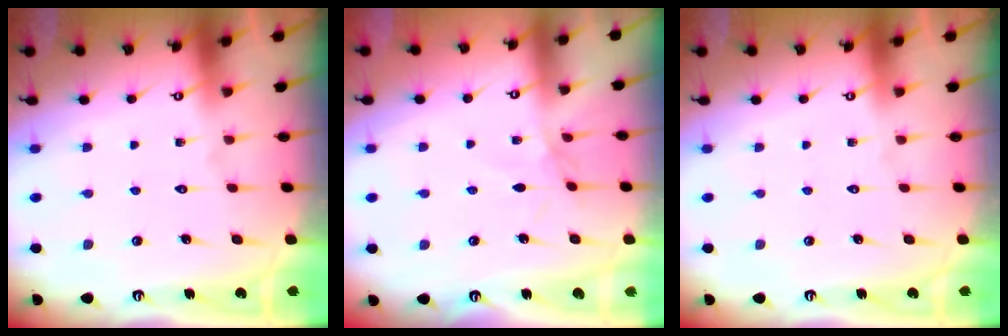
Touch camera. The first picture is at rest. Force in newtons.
{"total": 1.7, "press": 1.7, "slide": 0.4}
{"total": 0.0}